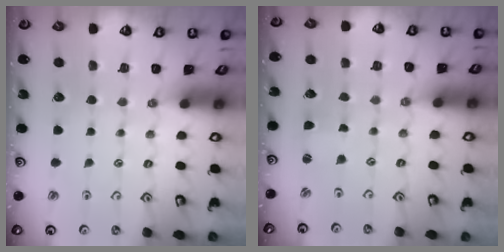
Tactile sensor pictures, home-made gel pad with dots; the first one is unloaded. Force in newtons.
{"total": 1.3, "press": 1.3, "slide": 0.2}